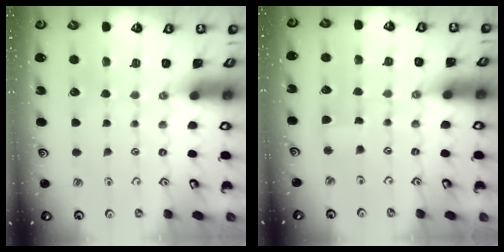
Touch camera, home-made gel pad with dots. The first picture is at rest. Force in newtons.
{"total": 2.3, "press": 2.3, "slide": 0.2}